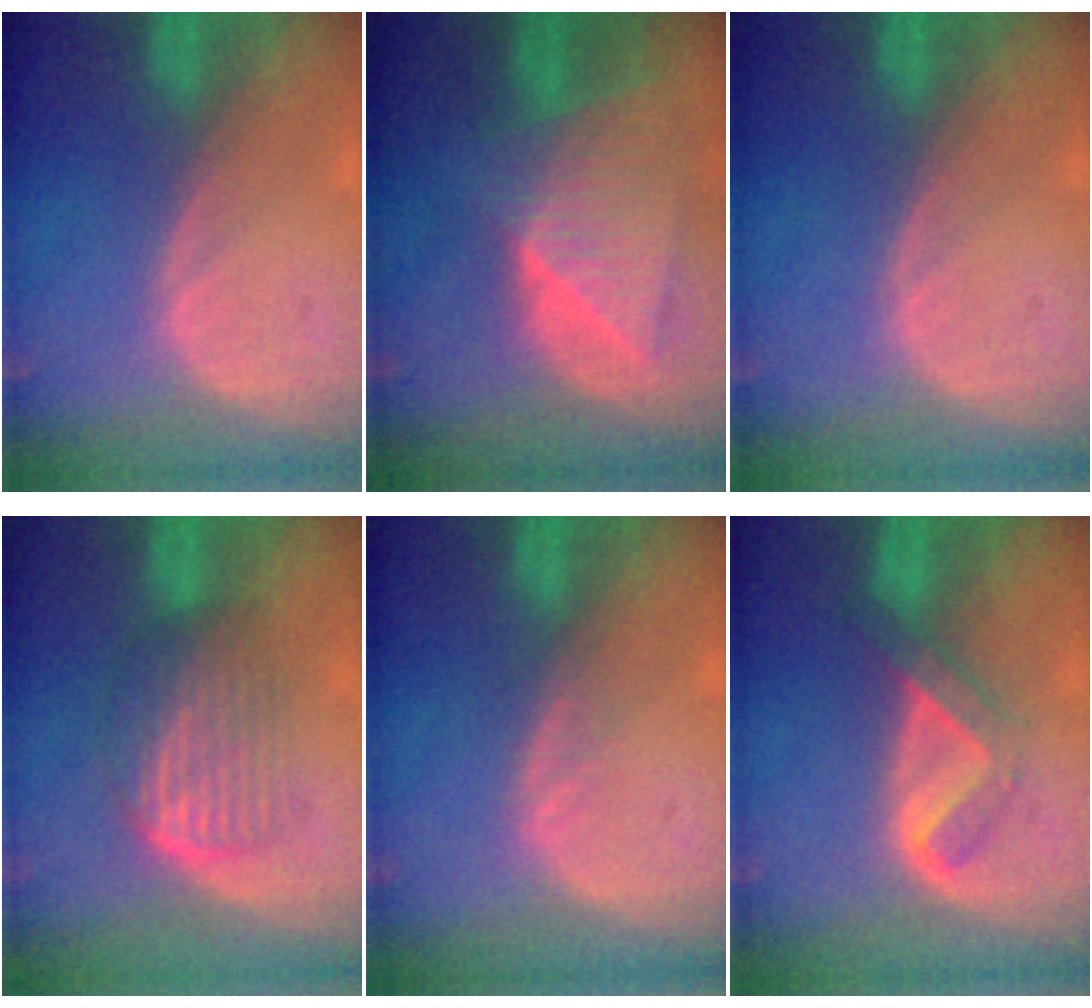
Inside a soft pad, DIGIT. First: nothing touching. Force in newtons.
{"total": 9.0, "press": 8.0, "slide": 4.2}
{"total": 0.0}
{"total": 7.1, "press": 6.0, "slide": 3.8}
{"total": 1.4, "press": 1.3, "slide": 0.2}
{"total": 5.3, "press": 4.6, "slide": 2.7}